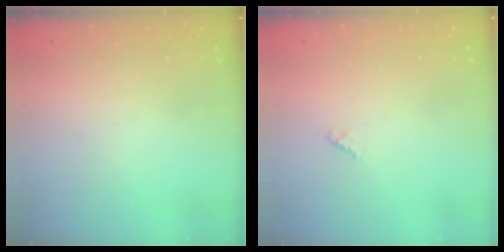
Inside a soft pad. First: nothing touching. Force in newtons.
{"total": 0.6, "press": 0.6, "slide": 0.2}